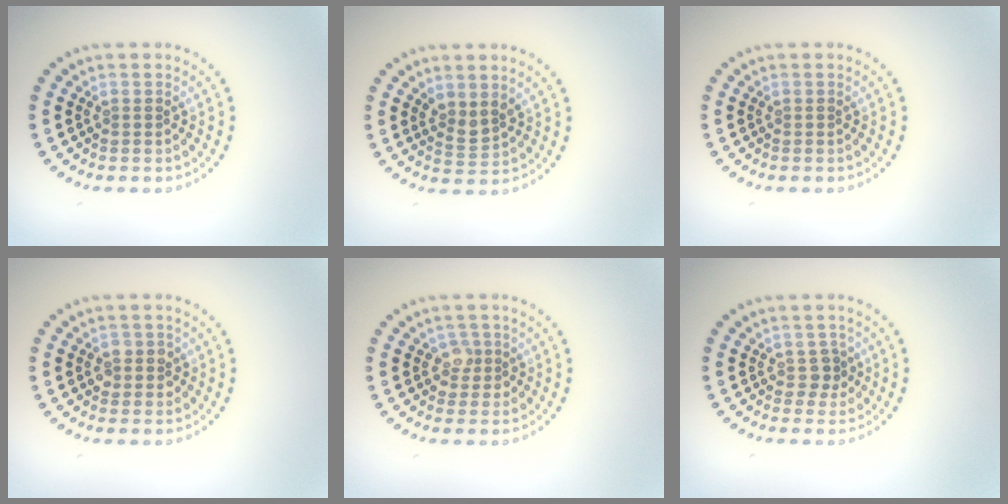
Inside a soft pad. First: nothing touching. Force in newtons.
{"total": 1.8, "press": 1.3, "slide": 1.3}
{"total": 0.0}
{"total": 1.4, "press": 1.3, "slide": 0.6}
{"total": 1.7, "press": 1.4, "slide": 0.9}
{"total": 1.3, "press": 1.1, "slide": 0.8}